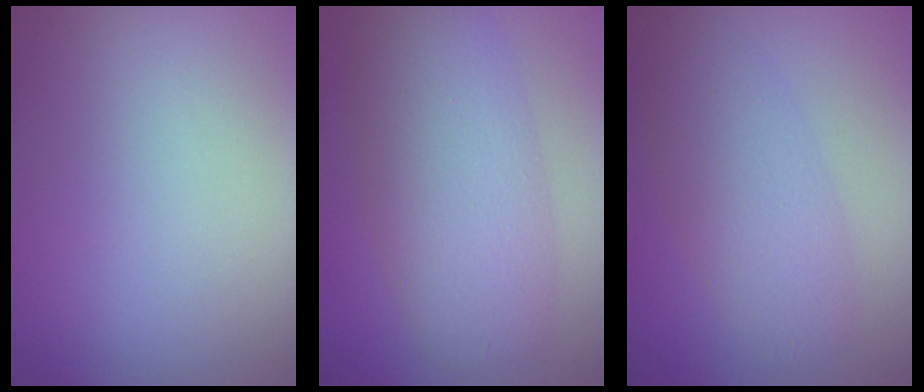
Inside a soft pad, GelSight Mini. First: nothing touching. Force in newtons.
{"total": 7.3, "press": 7.3, "slide": 0.2}
{"total": 4.5, "press": 4.5, "slide": 0.1}